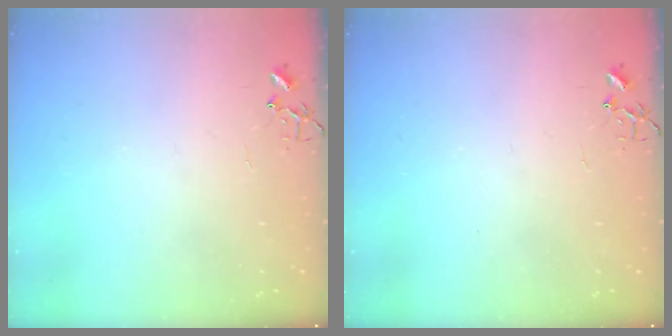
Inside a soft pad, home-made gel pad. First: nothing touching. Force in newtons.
{"total": 0.0}